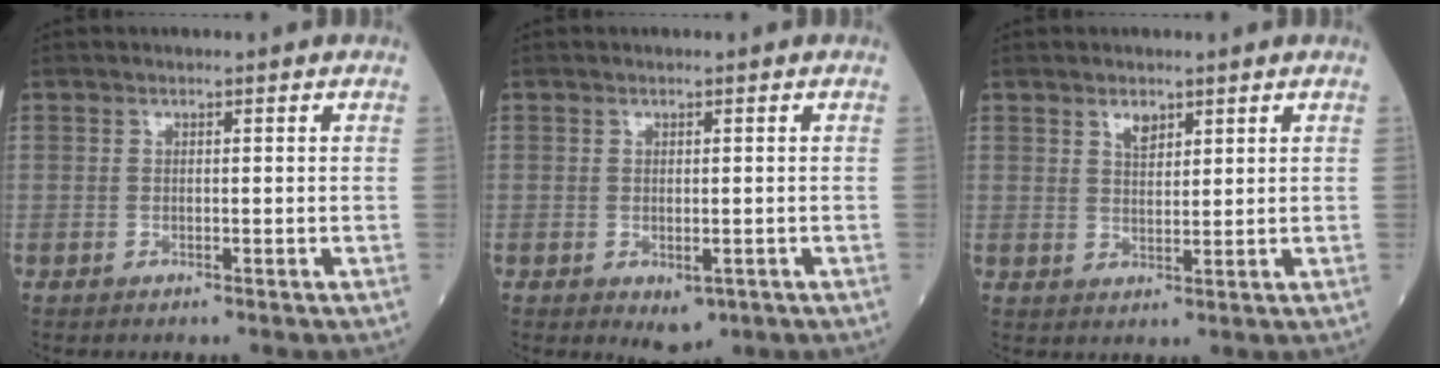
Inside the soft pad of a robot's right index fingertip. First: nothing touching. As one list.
[{"total": 2.7, "force": [-1.0, 1.4, 2.1], "torque": [-0.028, -0.005, -0.003]}, {"total": 2.4, "force": [1.6, 1.1, 1.4], "torque": [-0.026, -0.001, 0.032]}]